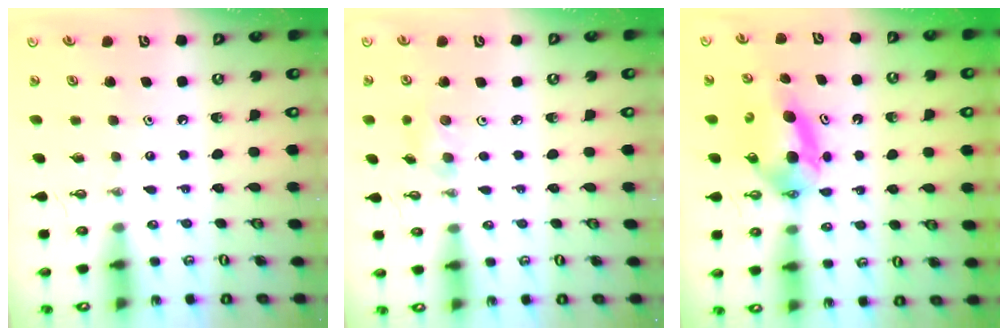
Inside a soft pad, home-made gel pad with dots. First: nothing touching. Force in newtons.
{"total": 5.6, "press": 4.6, "slide": 3.3}
{"total": 6.9, "press": 5.2, "slide": 4.6}